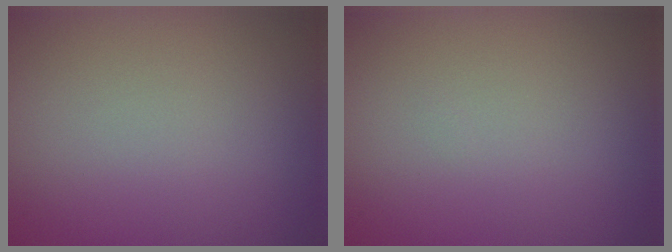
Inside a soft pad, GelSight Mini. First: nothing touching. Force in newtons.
{"total": 0.0}